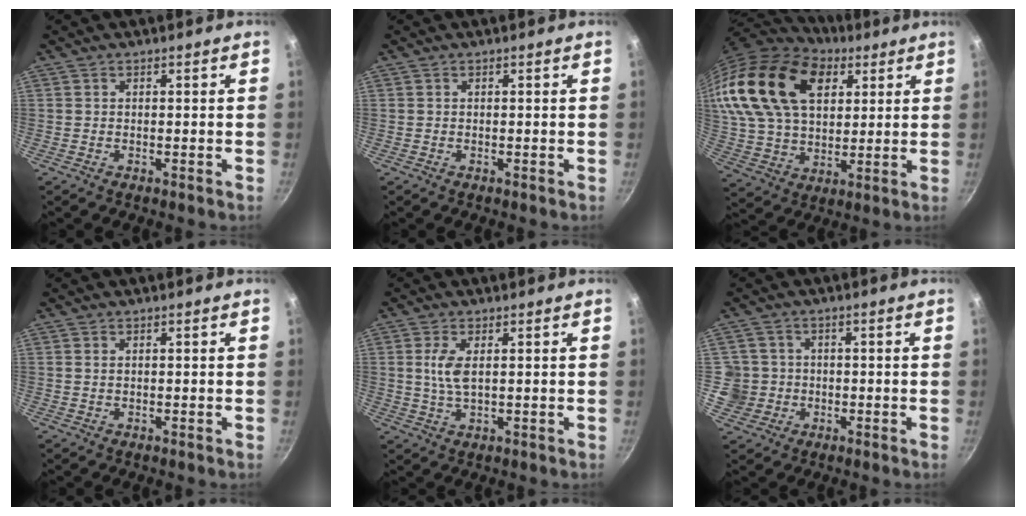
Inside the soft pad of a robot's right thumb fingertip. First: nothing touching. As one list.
[{"total": 0.0}, {"total": 26.1, "force": [11.4, 16.2, 17.0], "torque": [-0.314, -0.007, 0.208]}, {"total": 0.6, "force": [0.2, 0.3, 0.4], "torque": [-0.009, 0.001, 0.004]}, {"total": 4.6, "force": [1.0, 1.9, 4.1], "torque": [-0.087, -0.003, 0.020]}, {"total": 5.7, "force": [-0.4, 5.6, 0.9], "torque": [0.011, 0.011, -0.004]}]